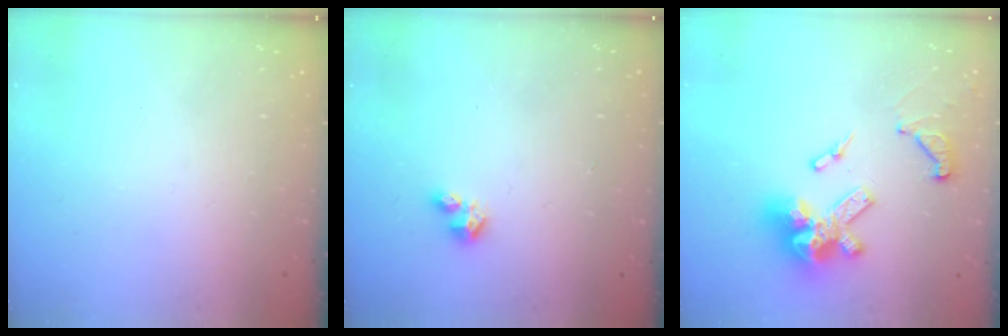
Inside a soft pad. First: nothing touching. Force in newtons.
{"total": 3.5, "press": 3.5, "slide": 0.4}
{"total": 16.7, "press": 16.6, "slide": 1.8}